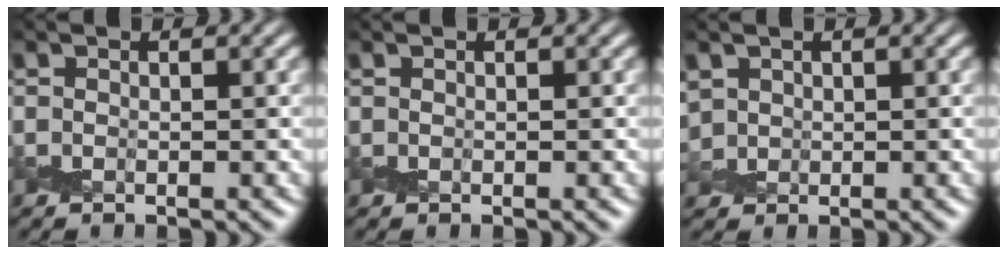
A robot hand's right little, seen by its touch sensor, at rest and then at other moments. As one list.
[{"total": 0.0}, {"total": 1.2, "force": [0.6, 1.1, 0.1], "torque": [-0.006, -0.001, 0.014]}]